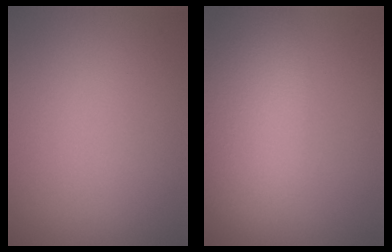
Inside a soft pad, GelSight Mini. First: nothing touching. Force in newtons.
{"total": 7.0, "press": 7.0, "slide": 0.5}